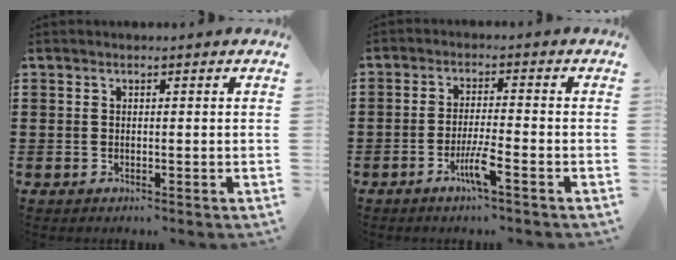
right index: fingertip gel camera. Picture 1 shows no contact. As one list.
[{"total": 4.3, "force": [-2.5, 0.1, 3.5], "torque": [-0.073, -0.009, -0.048]}]